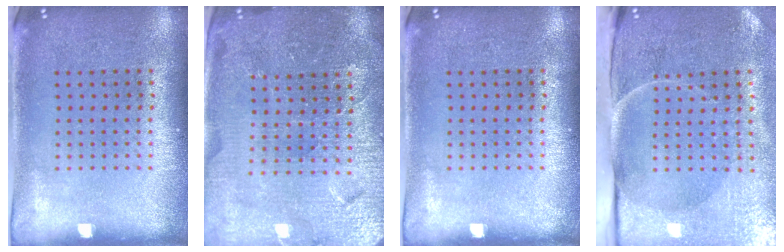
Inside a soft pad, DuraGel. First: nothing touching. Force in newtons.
{"total": 4.3, "press": 4.1, "slide": 1.2}
{"total": 0.0}
{"total": 4.9, "press": 3.9, "slide": 3.0}